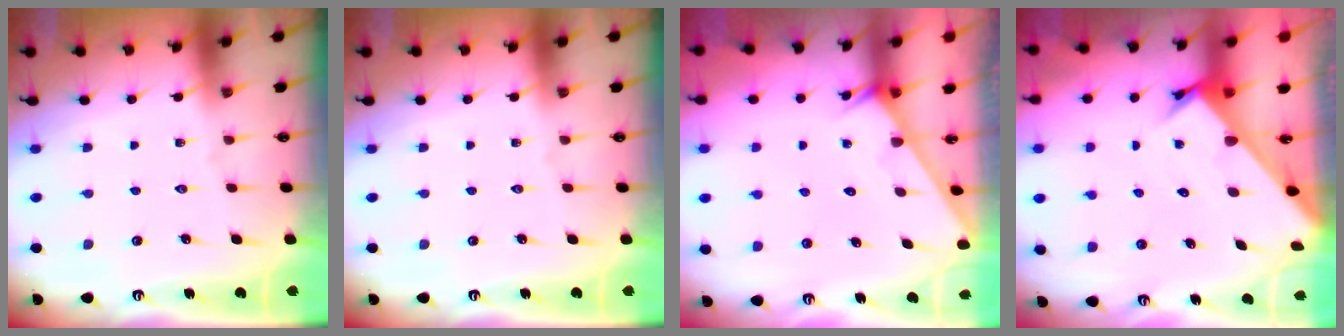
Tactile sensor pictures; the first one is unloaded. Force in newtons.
{"total": 0.0}
{"total": 1.8, "press": 1.8, "slide": 0.1}
{"total": 2.6, "press": 2.6, "slide": 0.2}